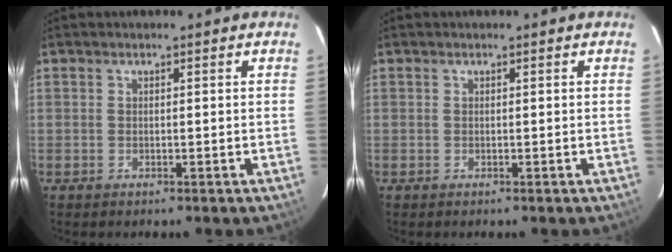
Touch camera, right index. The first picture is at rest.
{"total": 0.0}